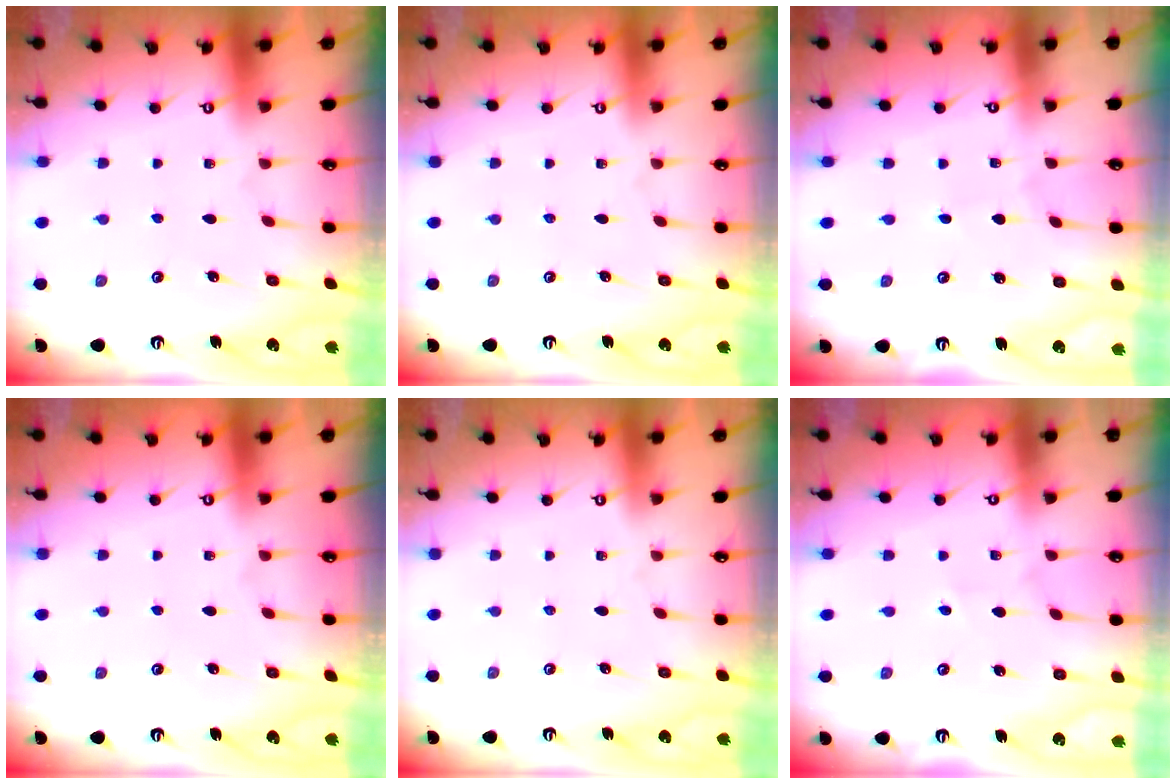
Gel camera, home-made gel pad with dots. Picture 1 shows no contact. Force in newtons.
{"total": 0.0}
{"total": 0.5, "press": 0.5, "slide": 0.1}
{"total": 0.0}
{"total": 0.0}
{"total": 2.1, "press": 1.9, "slide": 0.9}